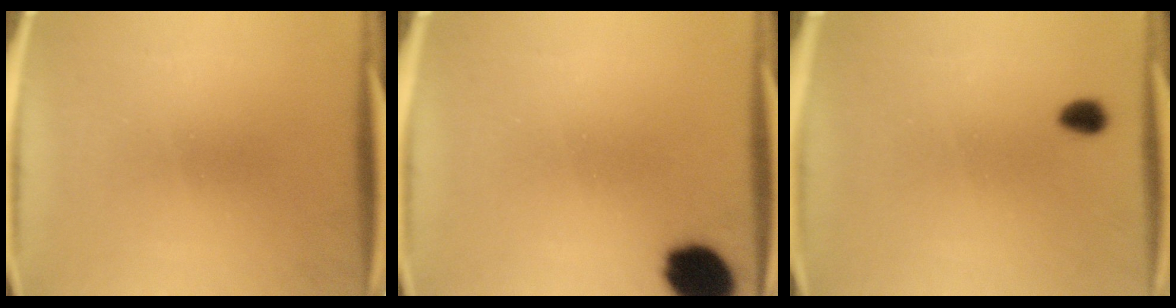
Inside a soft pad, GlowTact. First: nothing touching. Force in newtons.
{"total": 10.7}
{"total": 3.0}